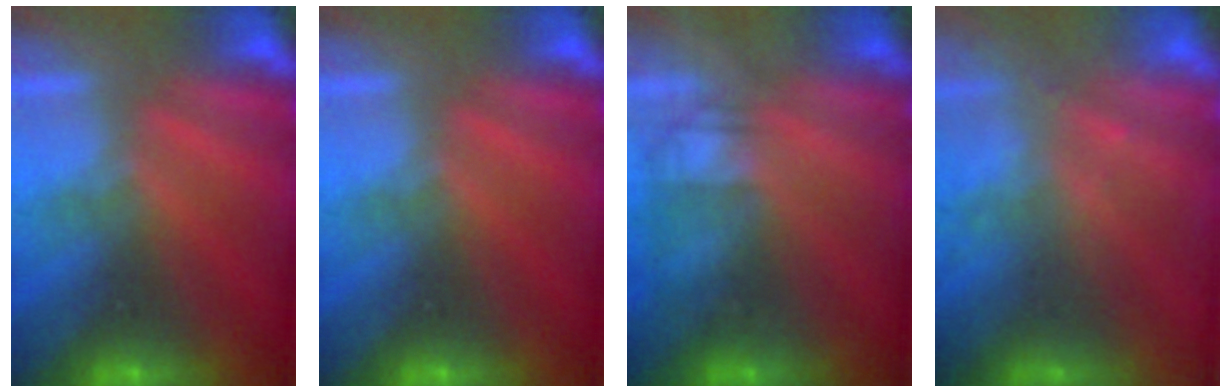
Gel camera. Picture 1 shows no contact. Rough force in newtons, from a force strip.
{"total": 0.0}
{"total": 2.2}
{"total": 2.3}